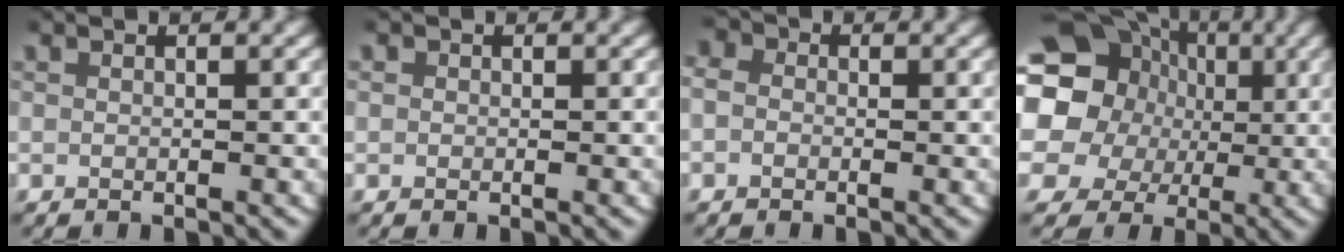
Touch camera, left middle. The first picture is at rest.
{"total": 0.7, "force": [0.1, 0.7, 0.1], "torque": [-0.002, 0.001, -0.003]}
{"total": 2.8, "force": [0.3, 2.5, 1.1], "torque": [-0.023, 0.007, -0.010]}
{"total": 18.1, "force": [3.1, 15.3, 9.1], "torque": [-0.213, -0.021, 0.042]}